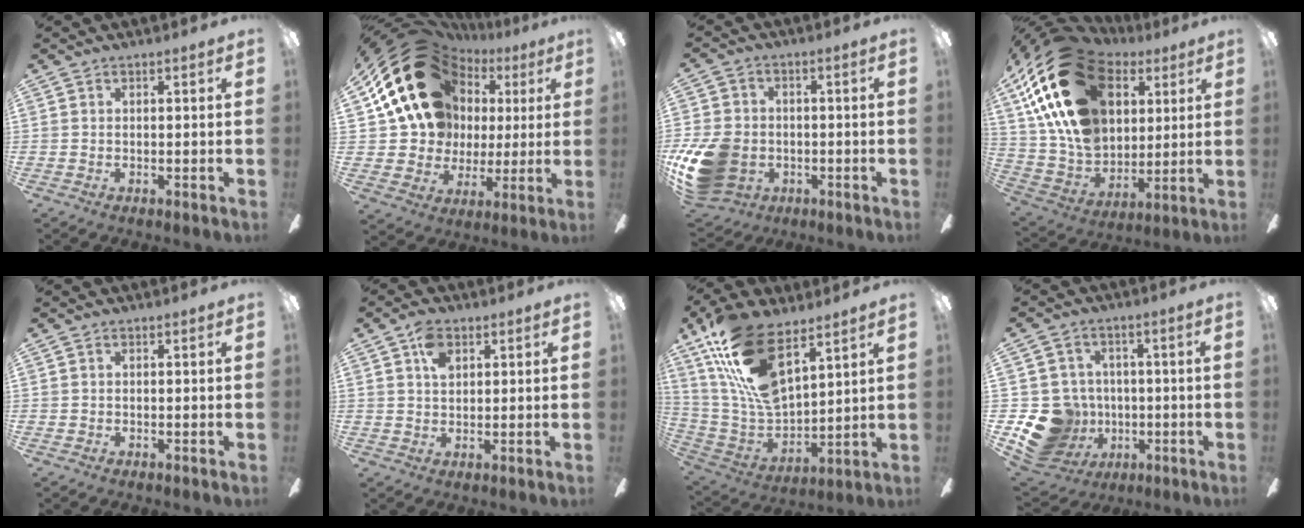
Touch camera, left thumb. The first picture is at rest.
{"total": 23.5, "force": [10.8, 17.8, 10.9], "torque": [-0.204, -0.050, 0.223]}
{"total": 15.1, "force": [-4.3, 11.5, 8.8], "torque": [-0.180, 0.028, -0.074]}
{"total": 26.7, "force": [12.0, 17.3, 16.5], "torque": [-0.335, -0.039, 0.216]}
{"total": 0.0}
{"total": 5.2, "force": [2.3, 3.3, 3.3], "torque": [-0.055, -0.001, 0.040]}
{"total": 21.1, "force": [12.3, 9.5, 14.3], "torque": [-0.310, -0.067, 0.218]}
{"total": 14.2, "force": [-3.7, 12.7, 5.1], "torque": [-0.120, 0.021, -0.053]}